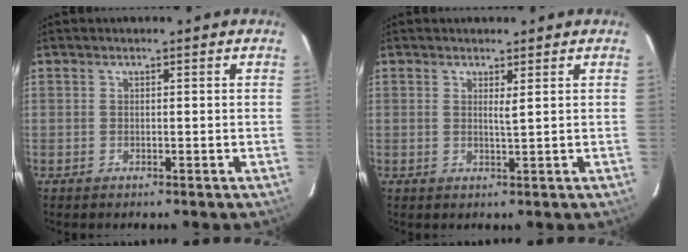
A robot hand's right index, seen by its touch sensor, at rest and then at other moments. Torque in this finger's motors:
{"motor_torque": [-0.20, 0.01, -0.03, 0.00]}